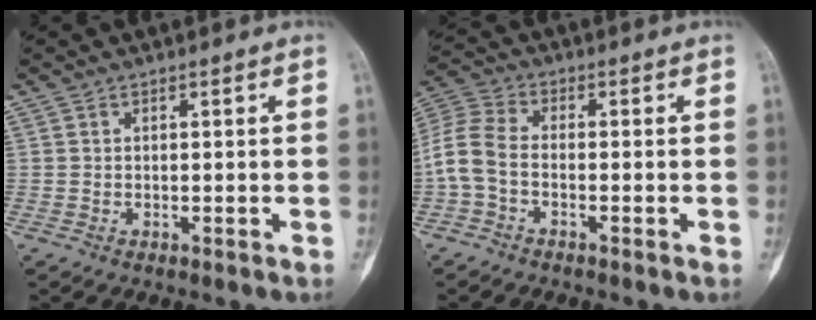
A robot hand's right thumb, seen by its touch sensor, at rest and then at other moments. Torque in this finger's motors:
{"motor_torque": [0.82, 0.58, 0.84, -0.30, 0.14]}